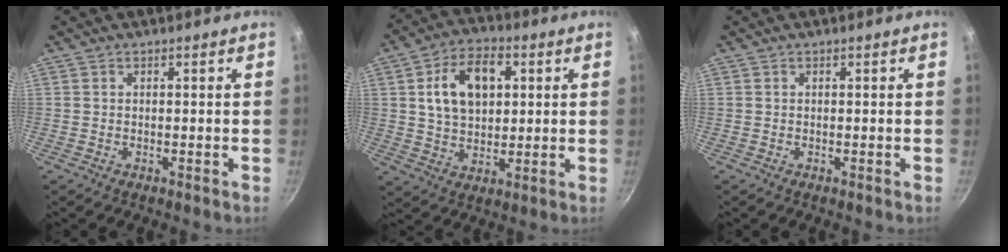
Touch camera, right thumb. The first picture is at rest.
{"total": 13.0, "force": [3.1, 8.6, 9.2], "torque": [-0.130, 0.004, 0.050]}
{"total": 0.0}